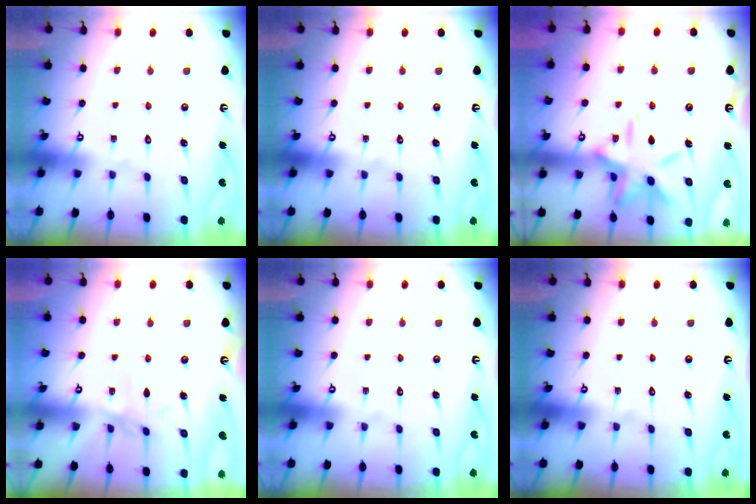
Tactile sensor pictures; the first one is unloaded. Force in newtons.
{"total": 0.0}
{"total": 14.7, "press": 14.7, "slide": 1.0}
{"total": 2.9, "press": 2.8, "slide": 0.5}
{"total": 0.0}
{"total": 0.0}